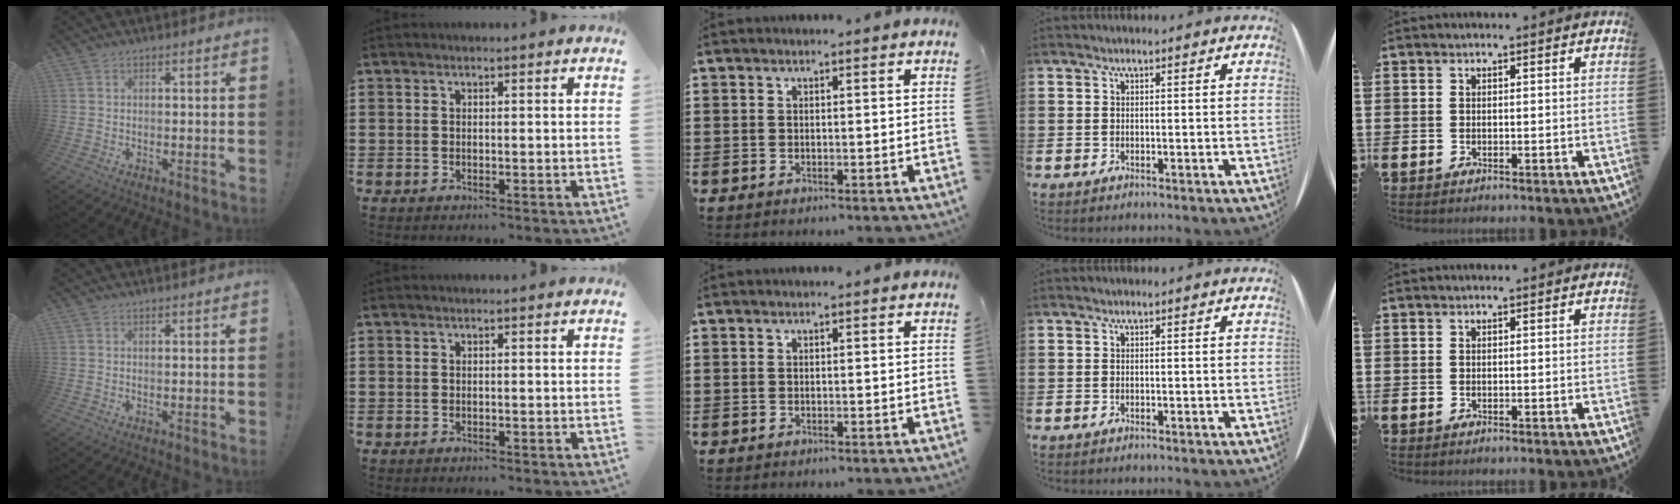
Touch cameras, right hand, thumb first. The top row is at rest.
{}